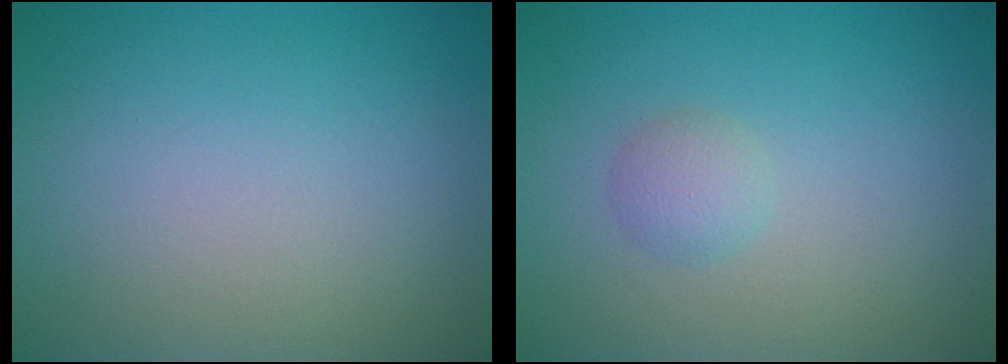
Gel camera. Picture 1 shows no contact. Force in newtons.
{"total": 1.4, "press": 1.4, "slide": 0.1}